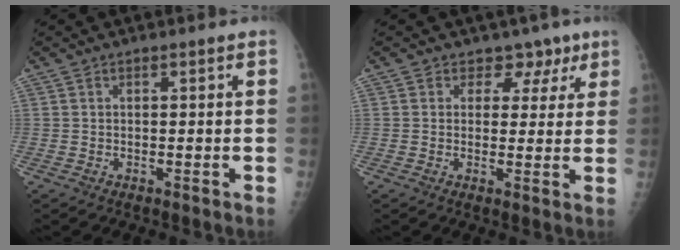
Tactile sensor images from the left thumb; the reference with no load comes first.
{"total": 5.7, "force": [3.6, 4.4, 0.5], "torque": [0.029, -0.015, 0.032]}